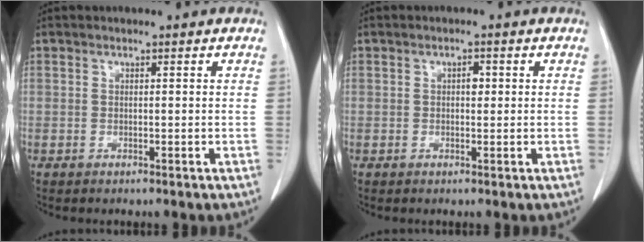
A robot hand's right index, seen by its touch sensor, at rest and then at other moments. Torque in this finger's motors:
{"motor_torque": [0.26, -0.04, 0.10, 0.01]}